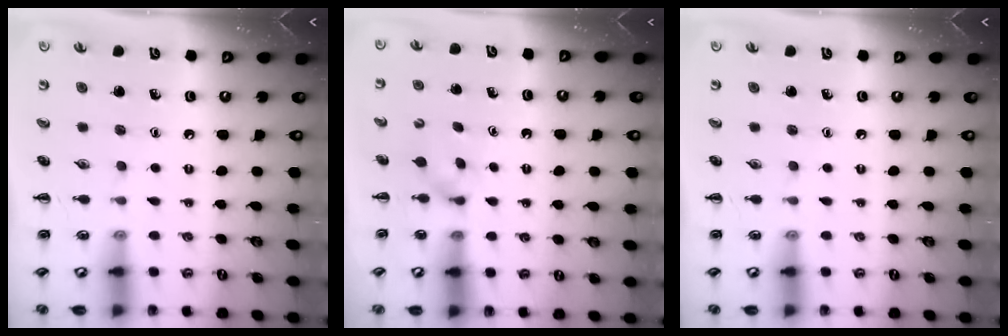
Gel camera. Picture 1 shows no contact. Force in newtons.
{"total": 3.0, "press": 2.8, "slide": 0.9}
{"total": 0.0}